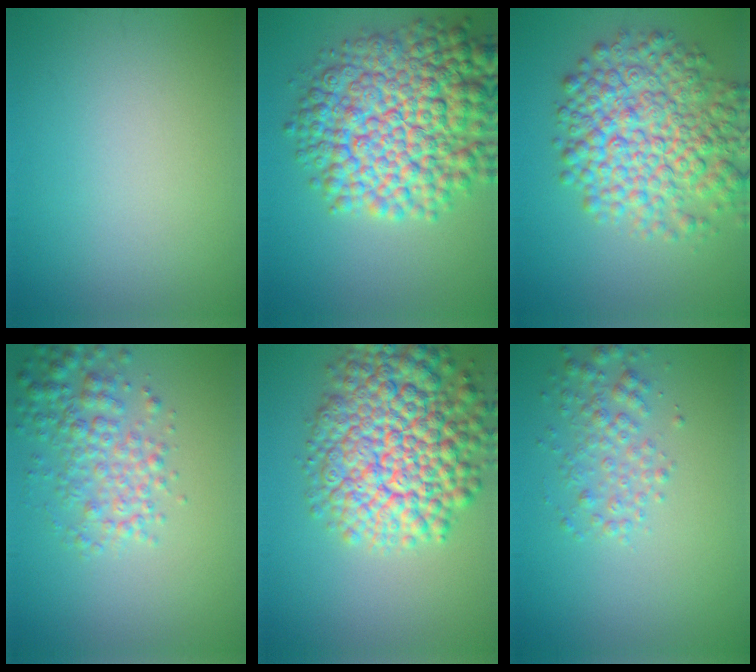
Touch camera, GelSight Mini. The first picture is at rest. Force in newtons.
{"total": 12.2, "press": 12.2, "slide": 0.3}
{"total": 9.1, "press": 9.1, "slide": 0.3}
{"total": 4.1, "press": 4.1, "slide": 0.1}
{"total": 11.4, "press": 11.4, "slide": 0.5}
{"total": 2.6, "press": 2.6, "slide": 0.0}